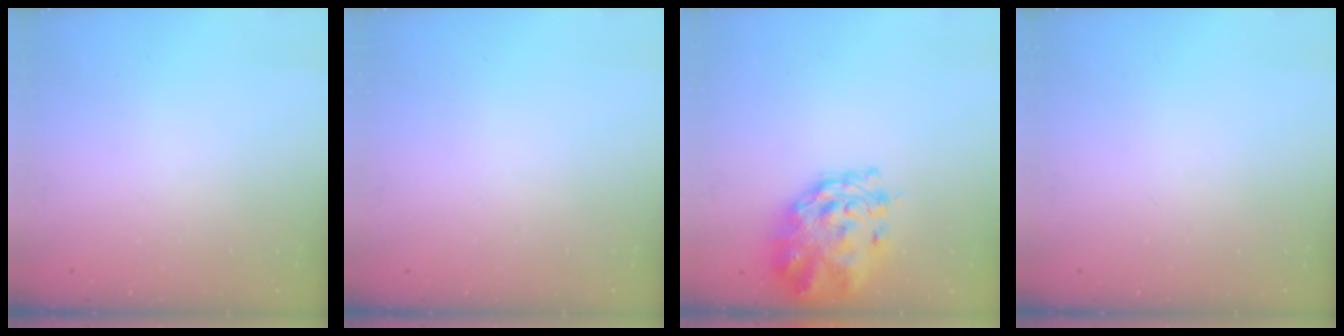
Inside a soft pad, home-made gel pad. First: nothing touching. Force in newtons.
{"total": 0.0}
{"total": 5.2, "press": 4.8, "slide": 1.9}
{"total": 0.0}